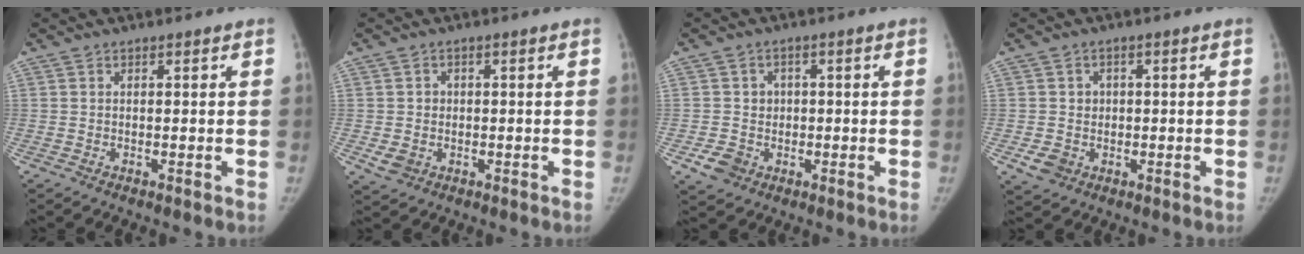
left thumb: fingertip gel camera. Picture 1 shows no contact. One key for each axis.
{"total": 4.0, "fx": -0.8, "fy": 3.6, "fz": 1.6, "tx": -0.013, "ty": 0.005, "tz": -0.005}
{"total": 5.5, "fx": -1.3, "fy": 5.1, "fz": 1.6, "tx": -0.001, "ty": 0.010, "tz": -0.018}
{"total": 4.8, "fx": -0.9, "fy": 4.4, "fz": 1.7, "tx": -0.007, "ty": 0.006, "tz": -0.008}